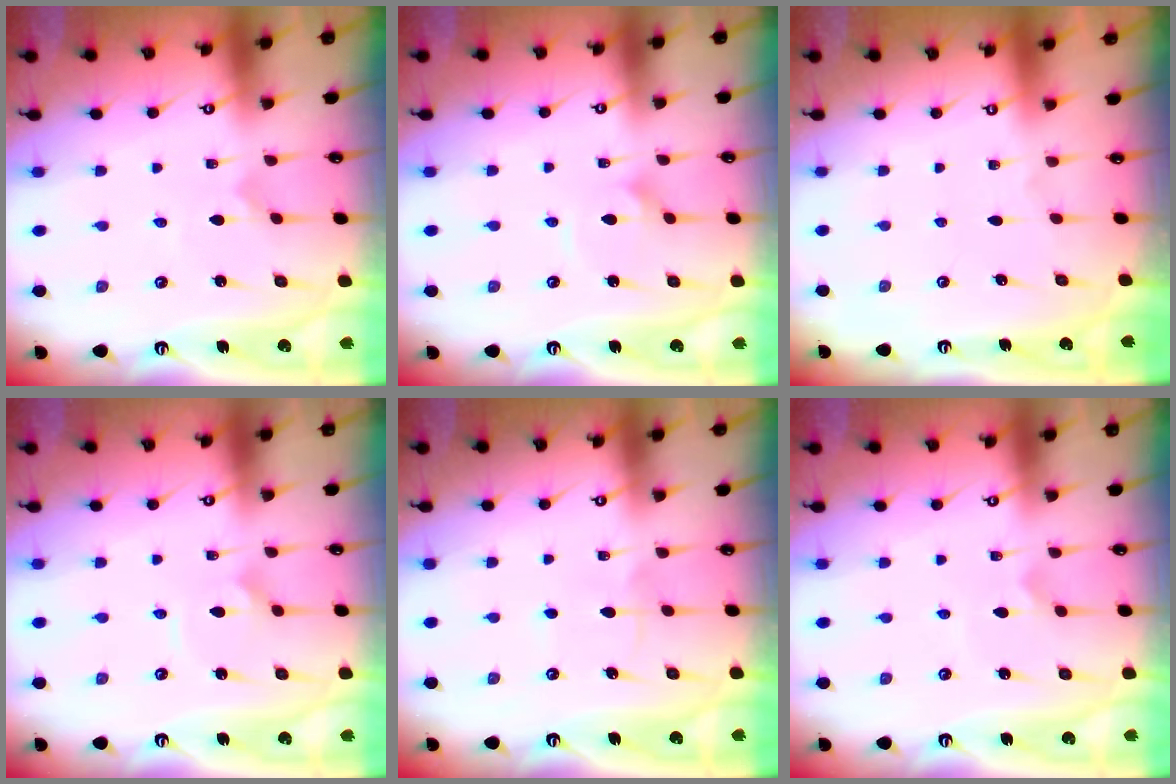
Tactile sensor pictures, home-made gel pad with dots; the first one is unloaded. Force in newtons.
{"total": 1.6, "press": 1.6, "slide": 0.0}
{"total": 0.0}
{"total": 2.1, "press": 2.1, "slide": 0.1}
{"total": 4.4, "press": 4.4, "slide": 0.1}
{"total": 1.7, "press": 1.6, "slide": 0.5}